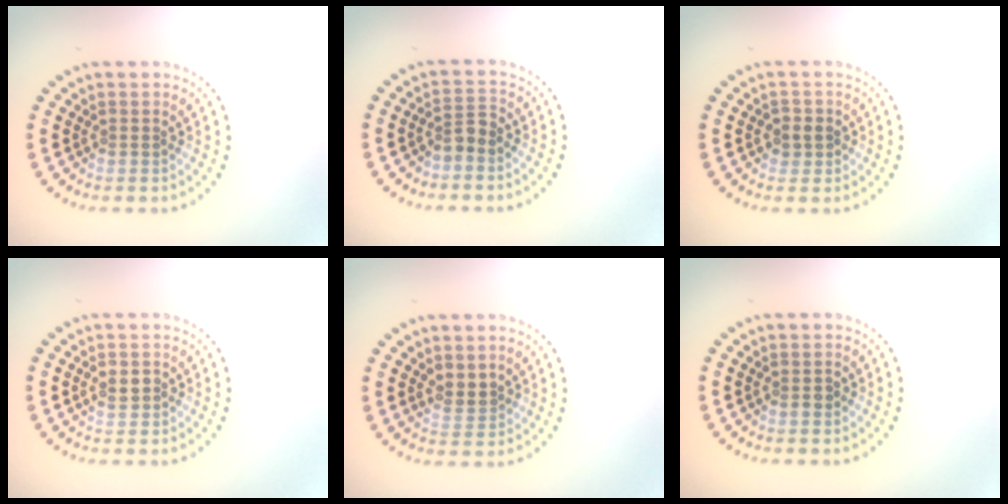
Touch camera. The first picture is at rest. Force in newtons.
{"total": 1.7, "press": 1.3, "slide": 1.1}
{"total": 1.5, "press": 1.4, "slide": 0.7}
{"total": 1.4, "press": 1.4, "slide": 0.1}
{"total": 1.6, "press": 1.3, "slide": 0.8}
{"total": 0.9, "press": 0.8, "slide": 0.3}